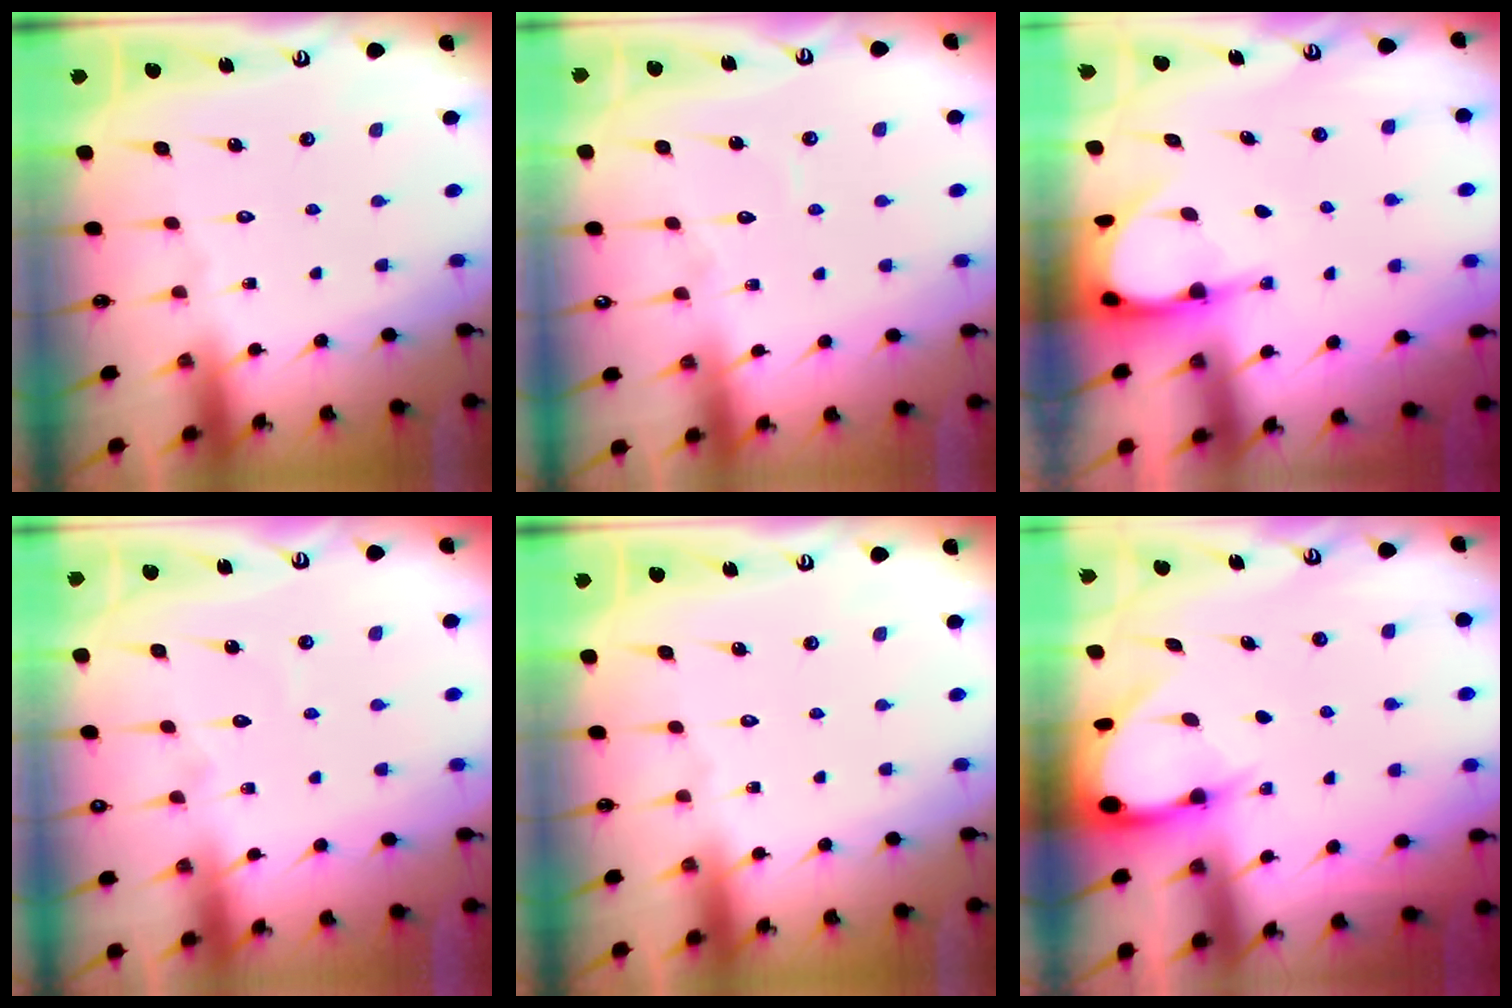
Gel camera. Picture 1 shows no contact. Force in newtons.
{"total": 6.7, "press": 6.7, "slide": 0.5}
{"total": 4.8, "press": 4.8, "slide": 0.3}
{"total": 4.5, "press": 4.5, "slide": 0.4}
{"total": 0.0}
{"total": 3.9, "press": 3.9, "slide": 0.2}